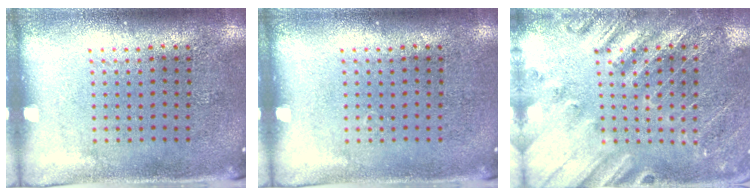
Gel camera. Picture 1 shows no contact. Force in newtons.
{"total": 0.0}
{"total": 2.5, "press": 2.5, "slide": 0.2}